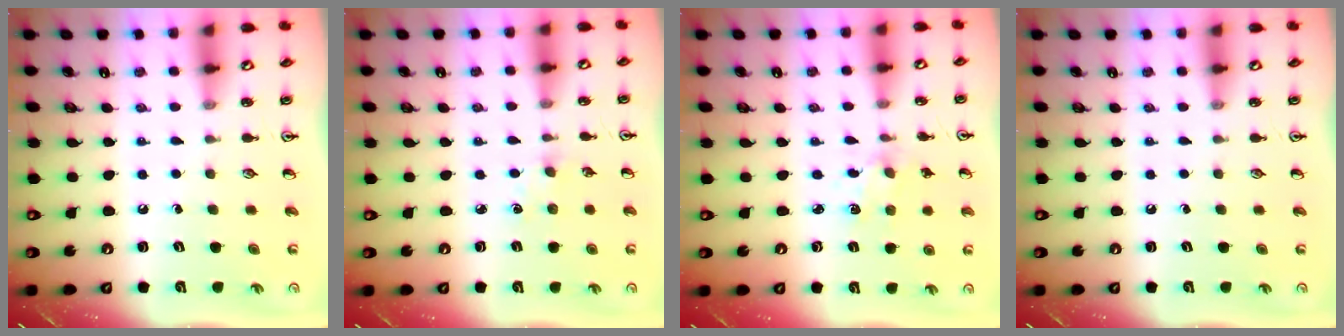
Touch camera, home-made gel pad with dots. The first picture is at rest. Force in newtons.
{"total": 2.9, "press": 2.8, "slide": 0.4}
{"total": 2.1, "press": 2.1, "slide": 0.3}
{"total": 0.0}